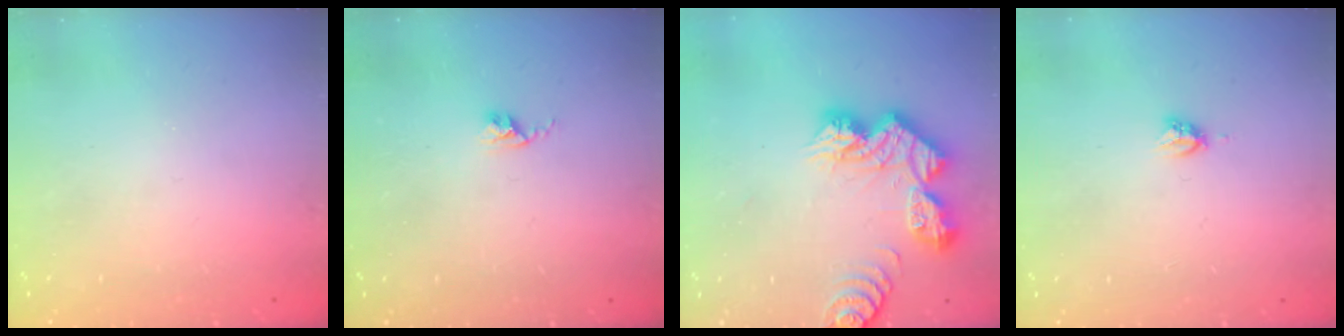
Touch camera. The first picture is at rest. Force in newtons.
{"total": 2.4, "press": 2.4, "slide": 0.3}
{"total": 14.1, "press": 14.1, "slide": 1.3}
{"total": 3.9, "press": 3.9, "slide": 0.4}